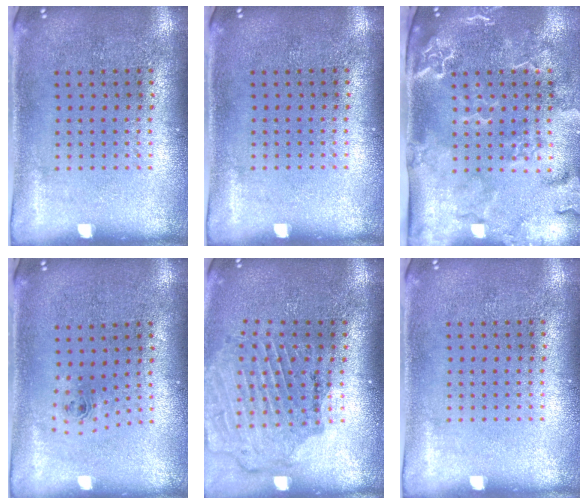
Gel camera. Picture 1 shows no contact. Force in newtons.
{"total": 0.0}
{"total": 2.9, "press": 2.4, "slide": 1.6}
{"total": 0.7, "press": 0.3, "slide": 0.7}
{"total": 1.7, "press": 1.7, "slide": 0.1}
{"total": 0.0}